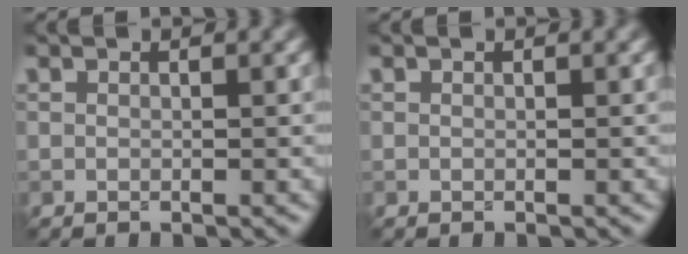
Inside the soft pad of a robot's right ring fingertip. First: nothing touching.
{"total": 0.0}